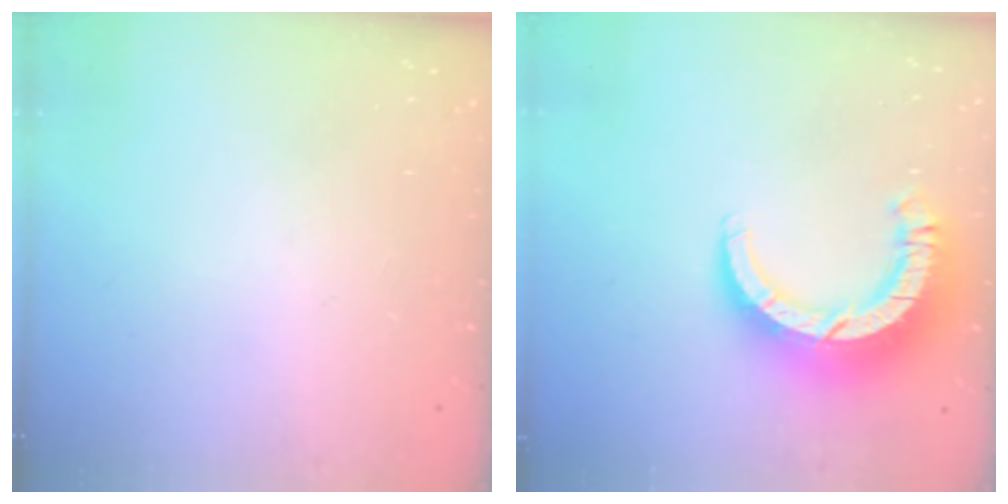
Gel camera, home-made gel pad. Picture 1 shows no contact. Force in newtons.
{"total": 12.1, "press": 12.0, "slide": 1.2}